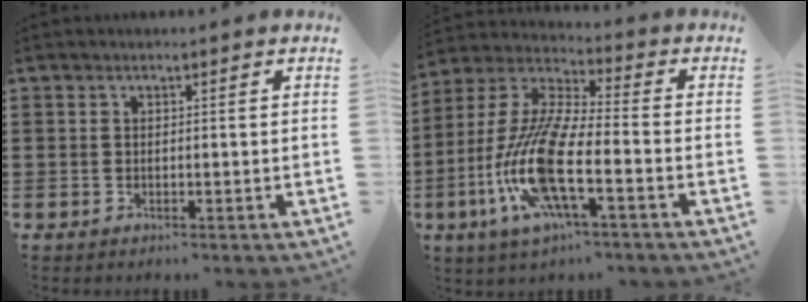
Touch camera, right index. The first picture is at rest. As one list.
[{"total": 13.5, "force": [-5.7, 3.1, 11.9], "torque": [-0.277, -0.026, -0.117]}]